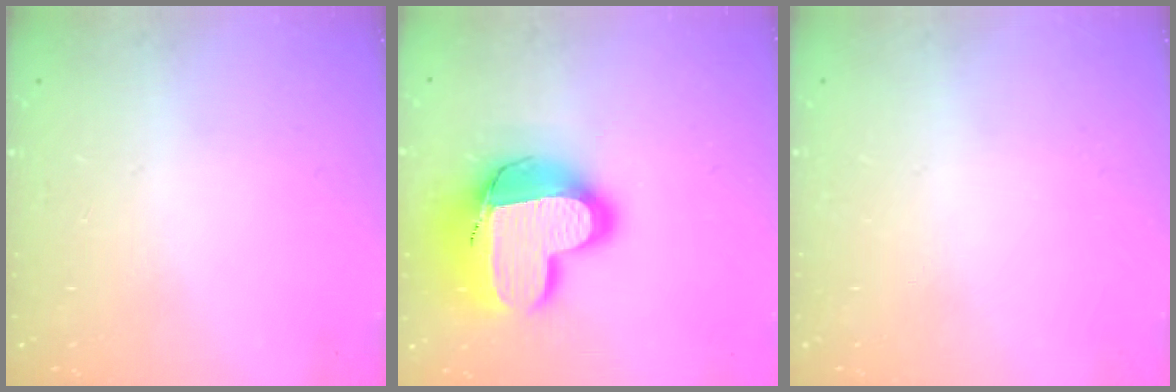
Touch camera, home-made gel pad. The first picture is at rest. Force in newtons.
{"total": 18.9, "press": 18.9, "slide": 1.6}
{"total": 0.0}